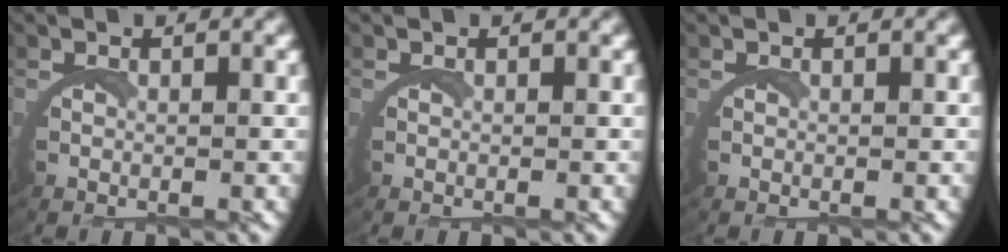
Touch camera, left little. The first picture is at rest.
{"total": 0.0}
{"total": 0.0}